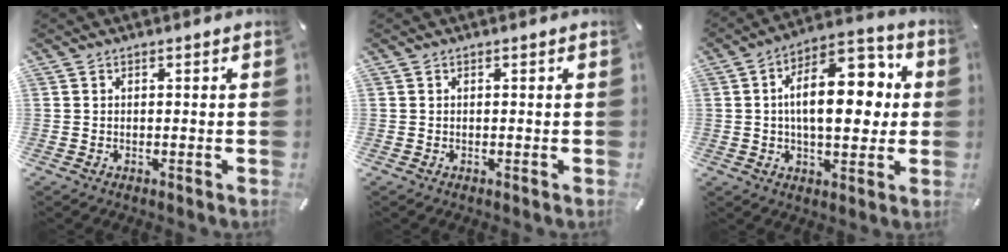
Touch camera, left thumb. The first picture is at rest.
{"total": 0.0}
{"total": 16.7, "force": [2.1, 8.9, 14.0], "torque": [-0.213, -0.005, 0.030]}